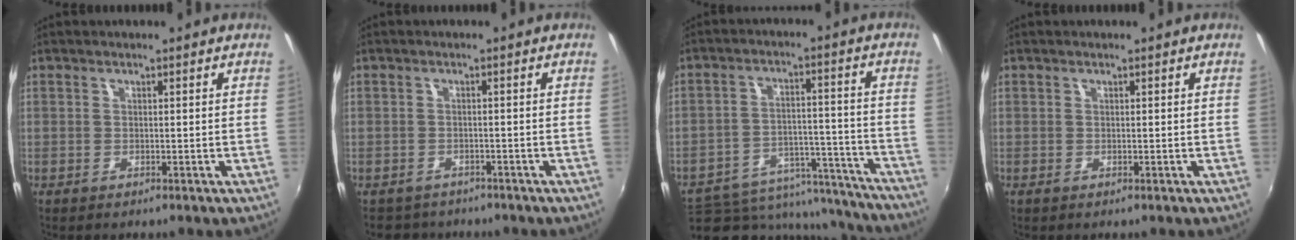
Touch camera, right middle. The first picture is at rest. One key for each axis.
{"total": 4.3, "fx": -3.8, "fy": 2.1, "fz": 0.4, "tx": -0.021, "ty": -0.006, "tz": -0.061}
{"total": 19.2, "fx": -16.1, "fy": 8.3, "fz": 6.5, "tx": -0.127, "ty": 0.027, "tz": -0.199}
{"total": 0.0}